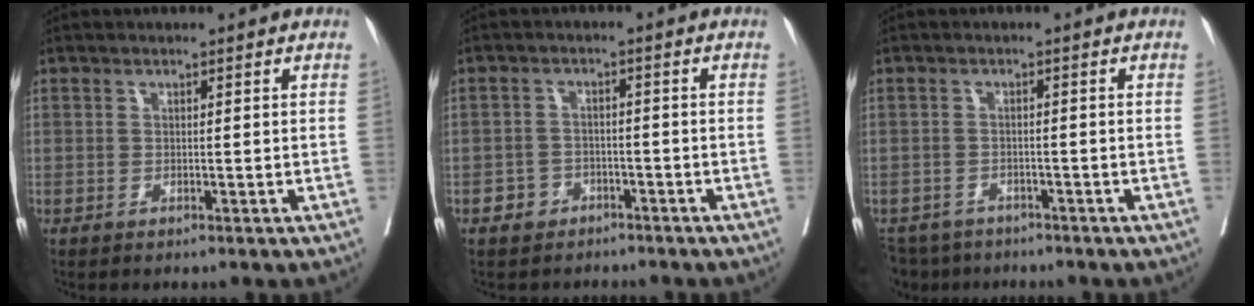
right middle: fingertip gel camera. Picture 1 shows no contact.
{"total": 3.3, "force": [-2.2, 2.5, 0.2], "torque": [-0.014, 0.008, -0.036]}
{"total": 5.4, "force": [-4.8, 2.6, 0.4], "torque": [0.000, -0.007, -0.077]}